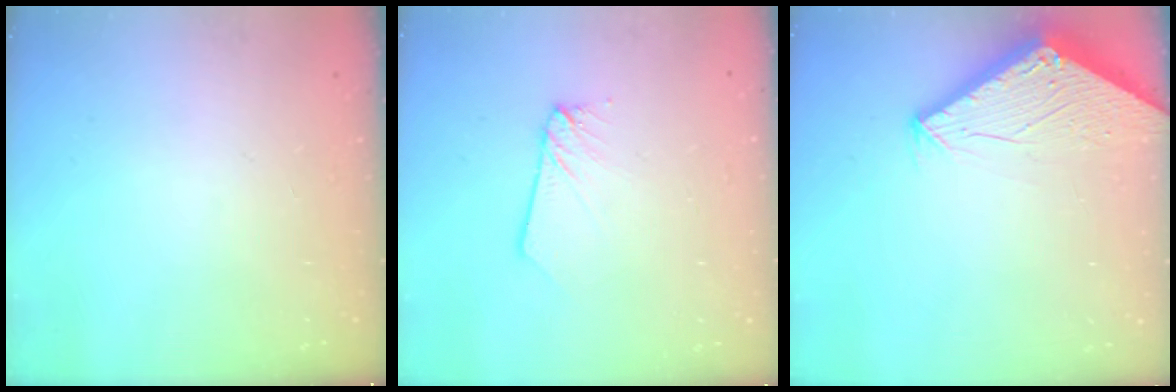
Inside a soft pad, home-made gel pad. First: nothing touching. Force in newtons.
{"total": 2.6, "press": 2.6, "slide": 0.2}
{"total": 2.8, "press": 2.8, "slide": 0.1}